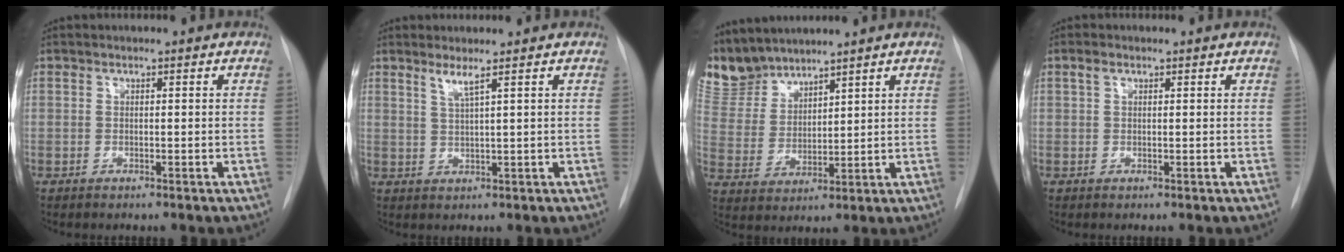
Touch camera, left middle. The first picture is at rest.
{"total": 2.3, "force": [1.5, -0.6, 1.6], "torque": [-0.036, -0.013, 0.031]}
{"total": 8.3, "force": [8.1, 1.9, 1.0], "torque": [-0.035, 0.004, 0.182]}
{"total": 1.4, "force": [0.8, 0.7, 0.8], "torque": [-0.021, 0.011, 0.015]}